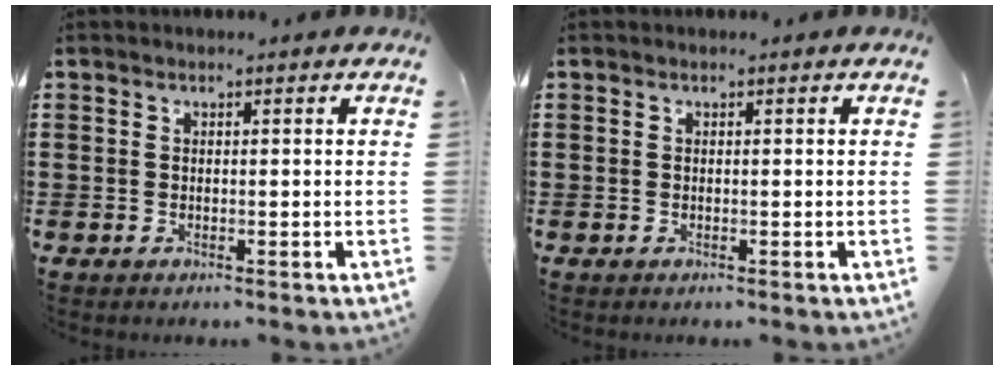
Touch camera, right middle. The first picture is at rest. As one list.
[{"total": 0.0}]